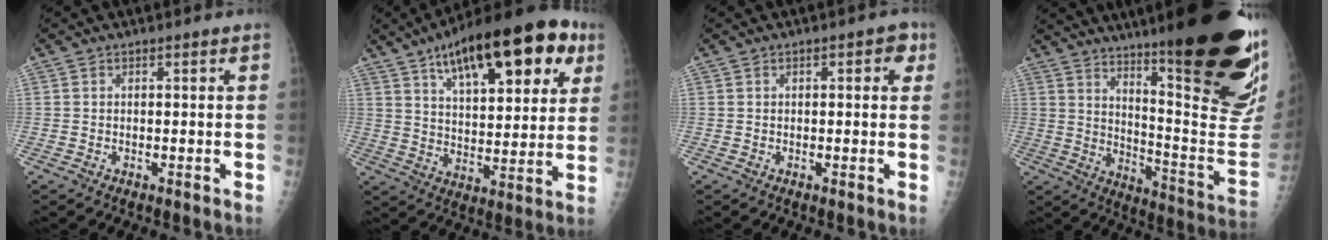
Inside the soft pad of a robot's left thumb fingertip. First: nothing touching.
{"total": 24.9, "force": [12.3, 10.1, 19.2], "torque": [-0.258, -0.012, 0.187]}
{"total": 3.0, "force": [1.1, 1.4, 2.5], "torque": [-0.016, 0.003, 0.006]}
{"total": 33.8, "force": [19.5, 6.2, 26.8], "torque": [-0.266, -0.079, 0.288]}